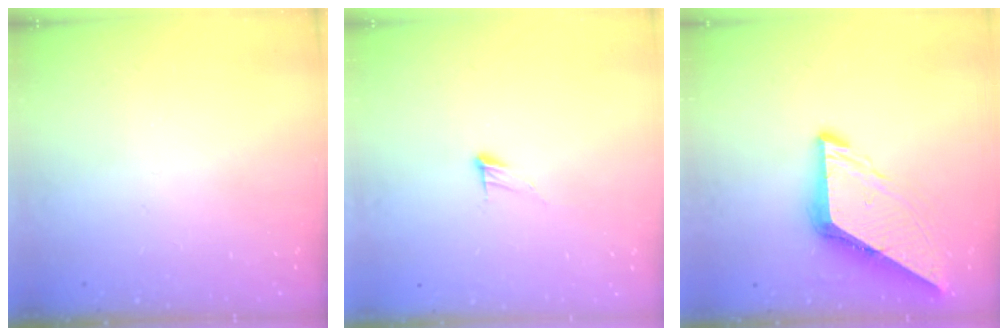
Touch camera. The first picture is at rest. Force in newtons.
{"total": 5.2, "press": 5.1, "slide": 0.4}
{"total": 9.1, "press": 9.0, "slide": 1.1}